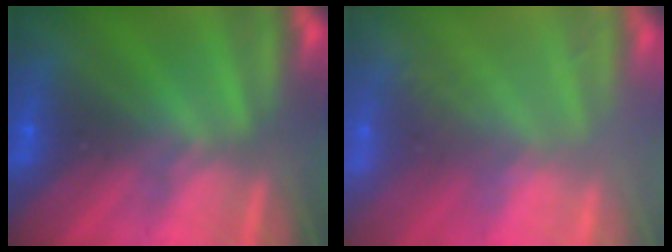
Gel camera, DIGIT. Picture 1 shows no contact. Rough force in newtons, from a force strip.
{"total": 1.6}